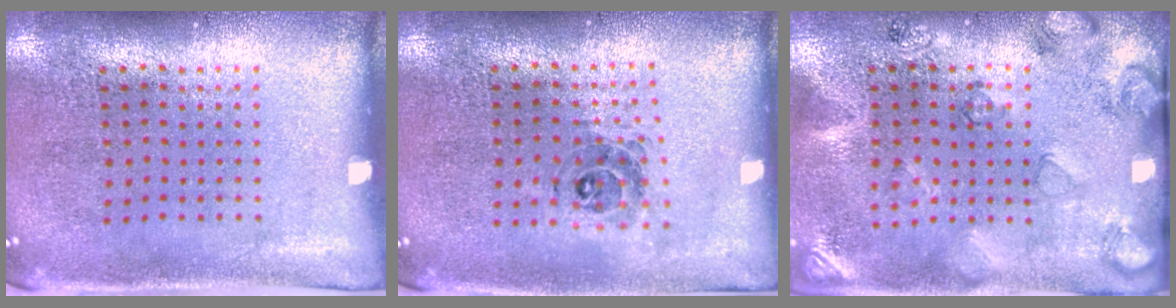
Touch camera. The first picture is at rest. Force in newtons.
{"total": 0.5, "press": 0.5, "slide": 0.2}
{"total": 2.6, "press": 1.7, "slide": 2.0}